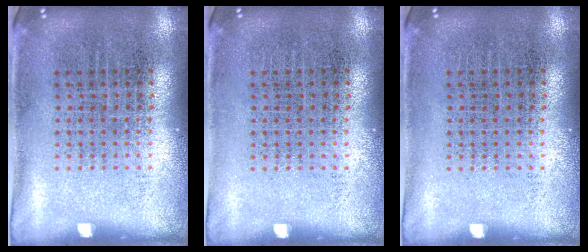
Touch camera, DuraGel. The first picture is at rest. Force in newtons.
{"total": 0.0}
{"total": 0.0}